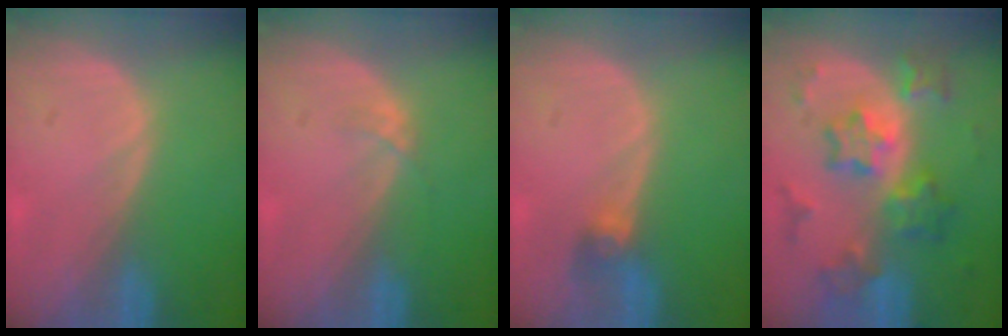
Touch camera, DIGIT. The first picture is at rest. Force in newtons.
{"total": 0.9, "press": 0.9, "slide": 0.1}
{"total": 2.6, "press": 2.6, "slide": 0.6}
{"total": 9.0, "press": 9.0, "slide": 0.6}